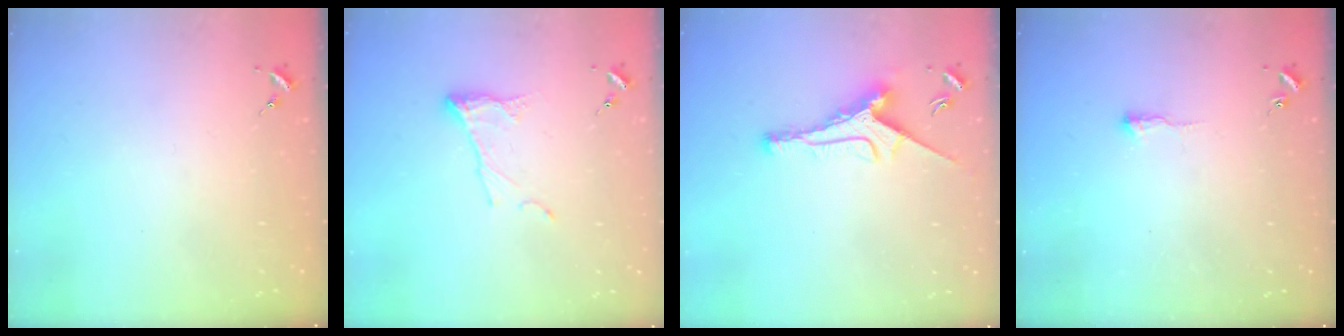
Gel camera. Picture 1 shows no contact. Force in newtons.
{"total": 8.9, "press": 8.9, "slide": 0.4}
{"total": 9.2, "press": 9.2, "slide": 0.5}
{"total": 2.9, "press": 2.9, "slide": 0.6}